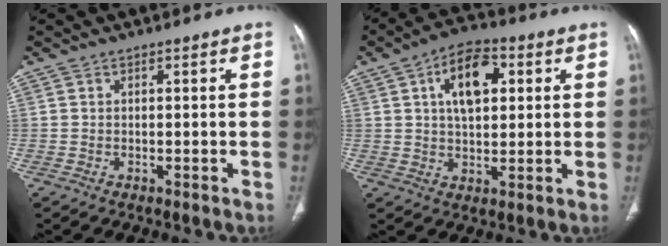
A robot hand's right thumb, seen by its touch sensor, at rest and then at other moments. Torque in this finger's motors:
{"motor_torque": [-0.64, 2.40, 0.02, 0.03, 0.11]}